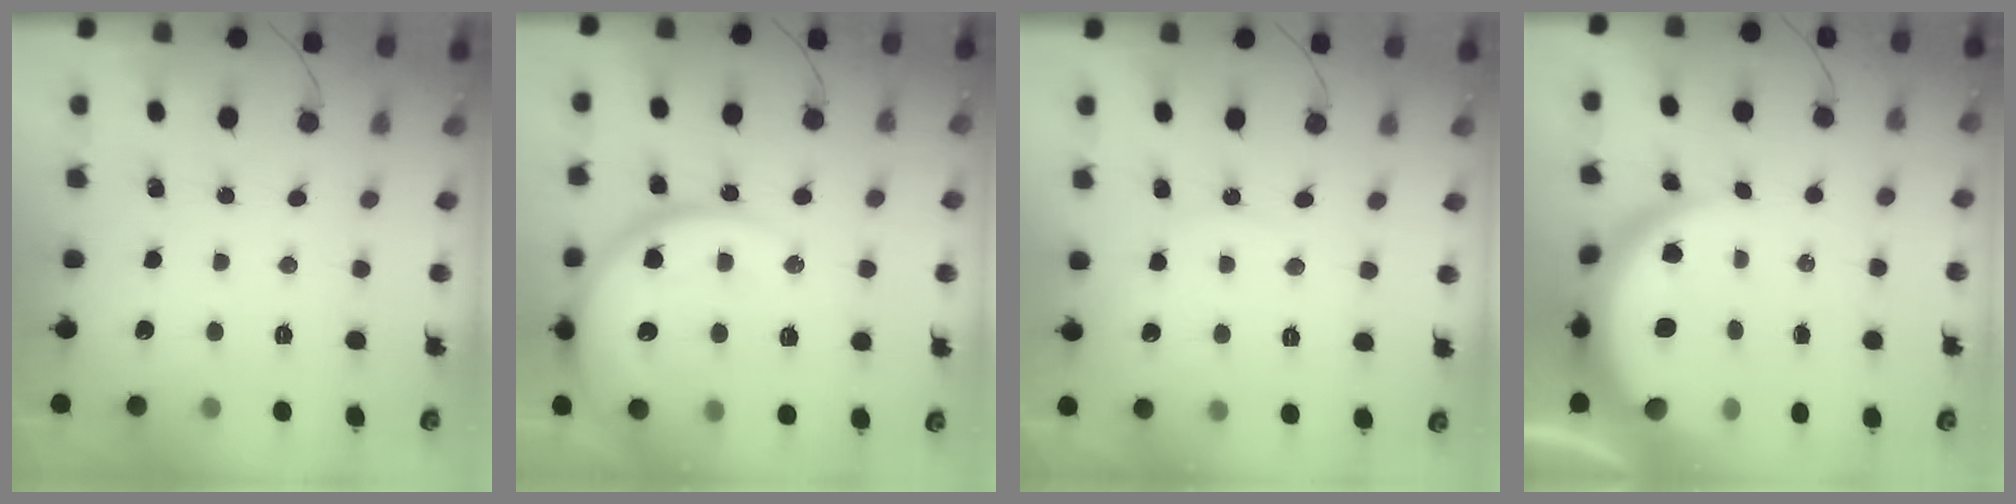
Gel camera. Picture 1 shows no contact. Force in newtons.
{"total": 18.3, "press": 18.2, "slide": 1.9}
{"total": 6.4, "press": 6.3, "slide": 0.6}
{"total": 10.4, "press": 10.4, "slide": 1.0}